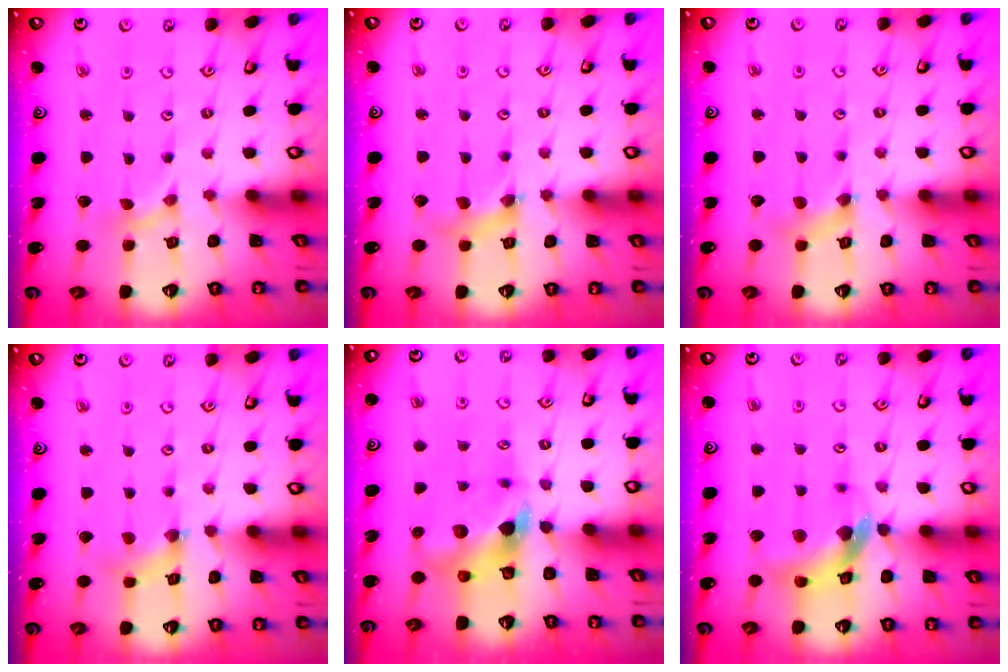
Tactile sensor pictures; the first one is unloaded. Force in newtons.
{"total": 5.2, "press": 5.2, "slide": 0.6}
{"total": 2.1, "press": 2.1, "slide": 0.2}
{"total": 2.4, "press": 2.4, "slide": 0.2}
{"total": 7.8, "press": 7.7, "slide": 1.2}
{"total": 10.5, "press": 10.4, "slide": 1.6}